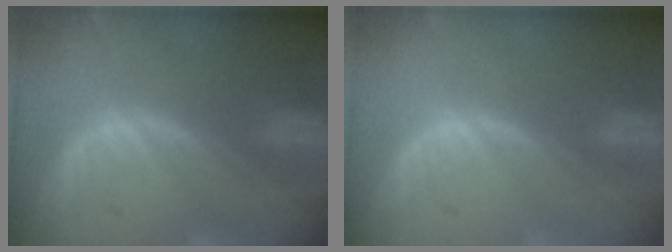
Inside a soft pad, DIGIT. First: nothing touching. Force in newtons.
{"total": 0.0}